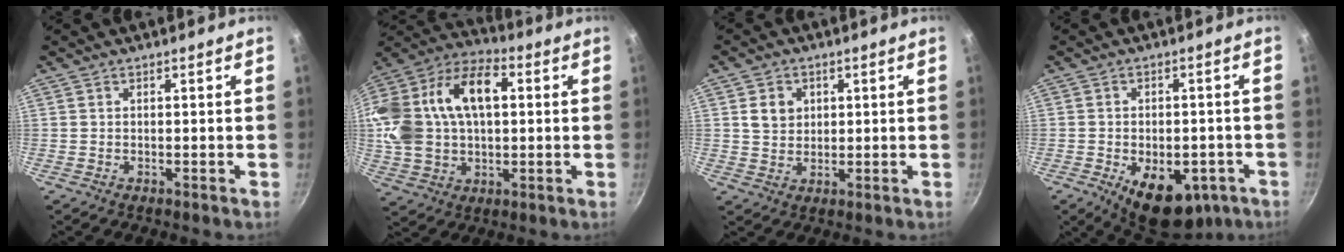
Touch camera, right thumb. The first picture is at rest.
{"total": 25.8, "force": [3.9, 16.0, 19.9], "torque": [-0.415, 0.036, 0.069]}
{"total": 4.9, "force": [1.5, 4.1, 2.2], "torque": [-0.016, -0.007, 0.028]}
{"total": 14.4, "force": [-6.5, 8.2, 9.9], "torque": [-0.131, 0.010, -0.078]}